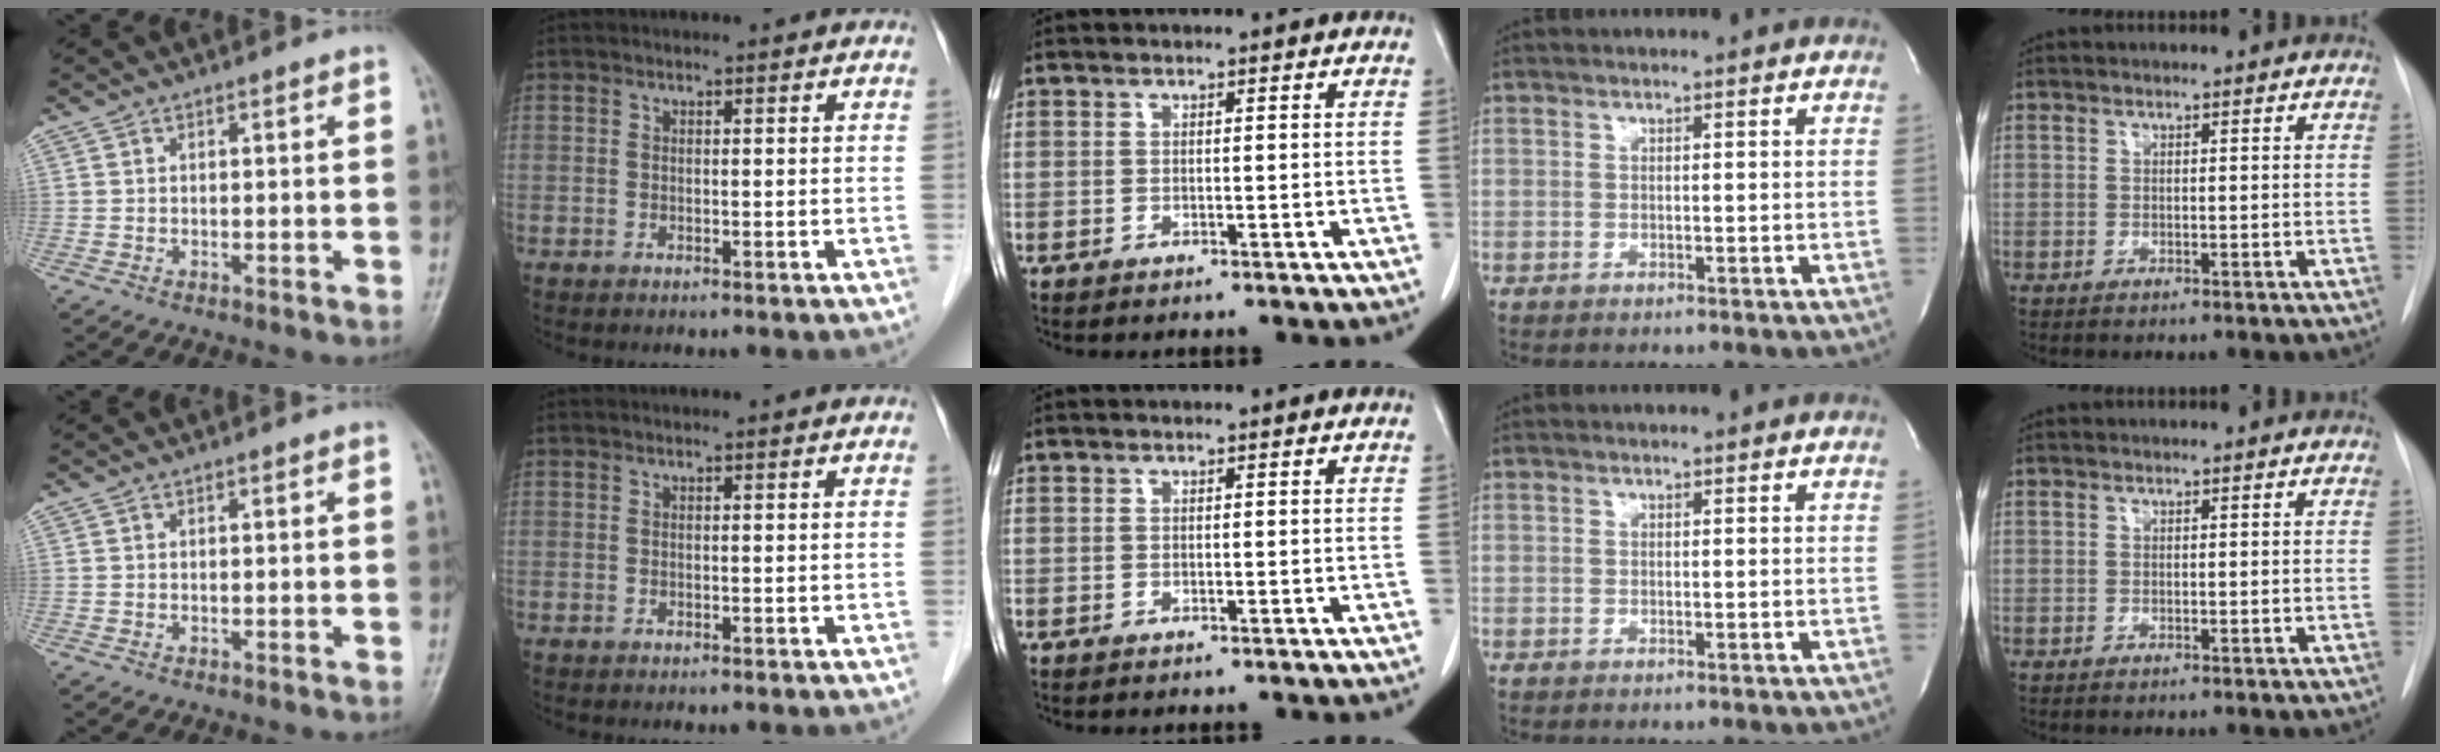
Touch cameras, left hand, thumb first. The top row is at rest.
{}